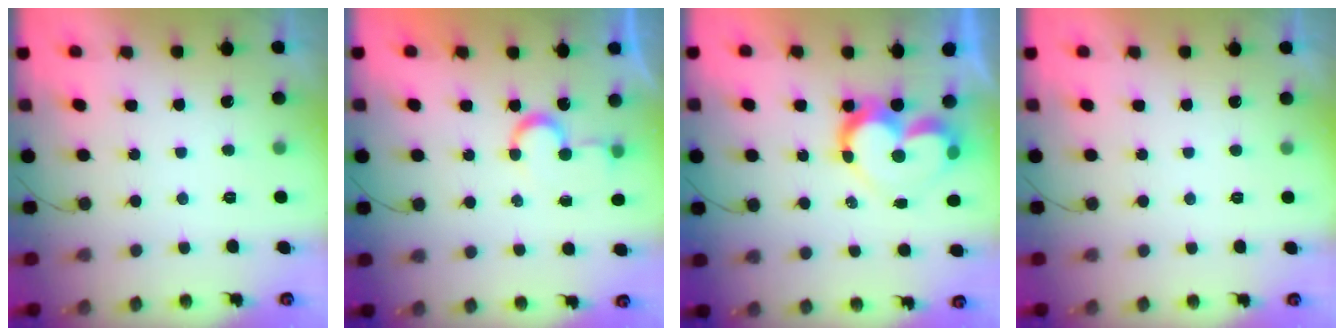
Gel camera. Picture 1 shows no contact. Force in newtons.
{"total": 5.3, "press": 5.3, "slide": 0.4}
{"total": 11.4, "press": 11.4, "slide": 1.1}
{"total": 1.9, "press": 1.9, "slide": 0.1}